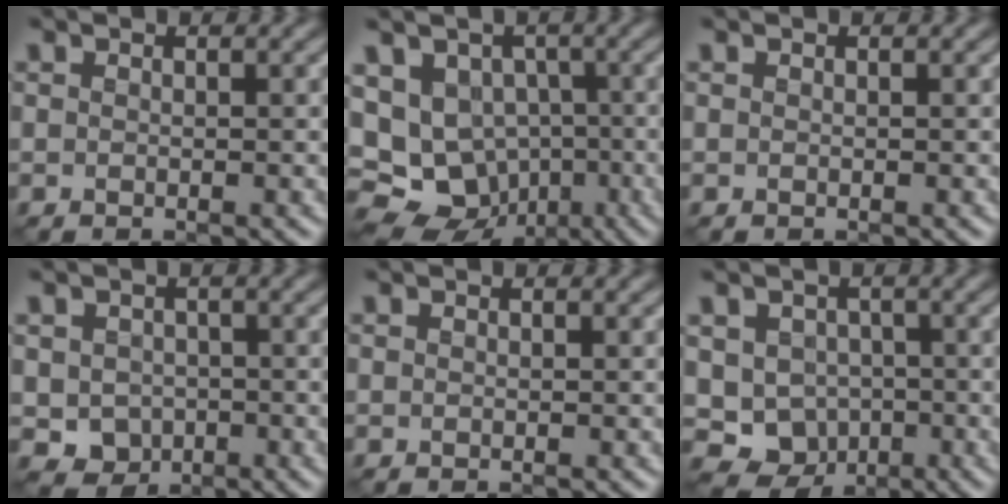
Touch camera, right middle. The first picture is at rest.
{"total": 14.7, "force": [-5.1, 12.4, 6.0], "torque": [-0.130, -0.026, -0.084]}
{"total": 0.0}
{"total": 3.6, "force": [-1.0, 3.1, 1.5], "torque": [-0.033, -0.010, -0.016]}
{"total": 0.0}
{"total": 6.5, "force": [-1.5, 5.6, 2.8], "torque": [-0.033, -0.004, -0.033]}